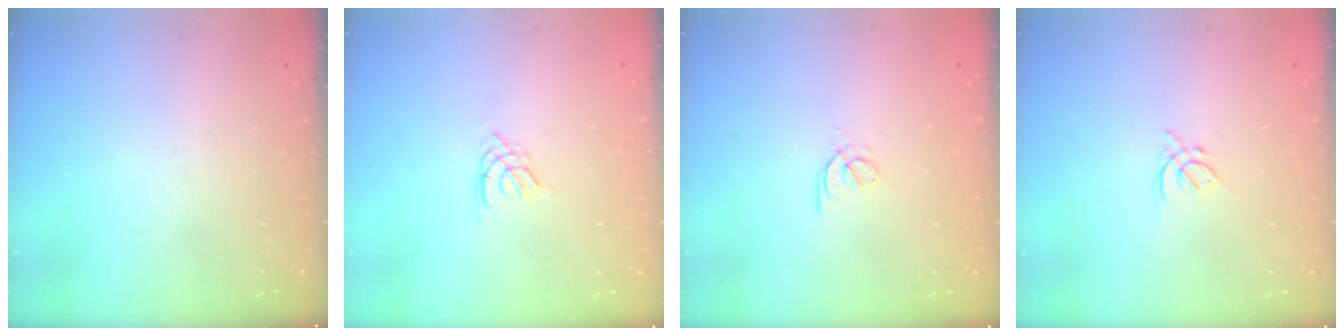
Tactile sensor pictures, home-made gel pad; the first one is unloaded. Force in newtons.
{"total": 1.8, "press": 1.8, "slide": 0.4}
{"total": 2.3, "press": 2.3, "slide": 0.6}
{"total": 1.3, "press": 1.2, "slide": 0.5}